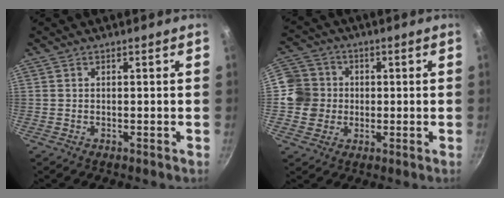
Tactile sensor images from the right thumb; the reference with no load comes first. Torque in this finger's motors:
{"motor_torque": [0.10, 0.90, 0.10, 0.22, 0.03]}